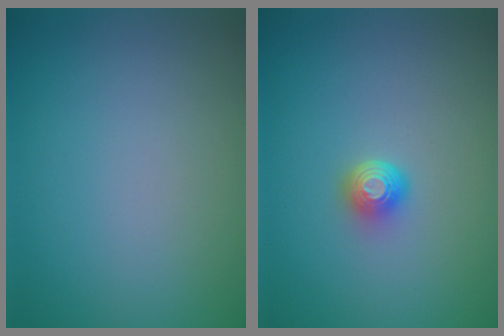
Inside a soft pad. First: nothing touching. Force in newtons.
{"total": 1.6, "press": 1.2, "slide": 1.0}